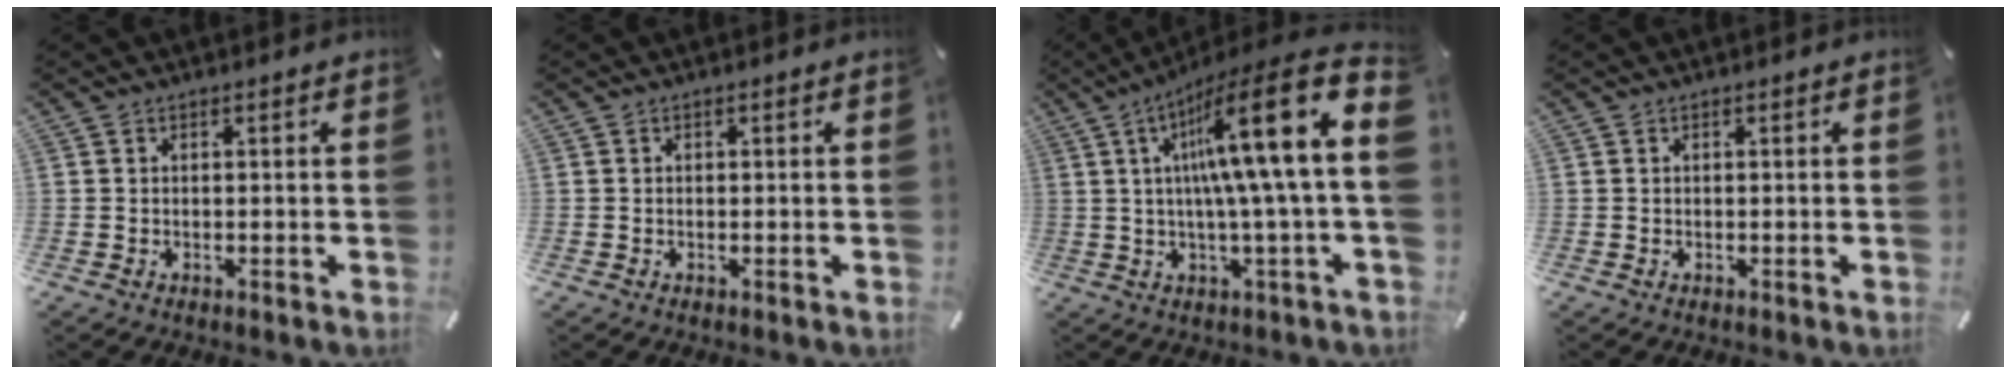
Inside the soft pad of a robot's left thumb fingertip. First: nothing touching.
{"total": 0.0}
{"total": 22.4, "force": [5.8, 2.3, 21.5], "torque": [-0.362, -0.047, 0.076]}
{"total": 0.0}